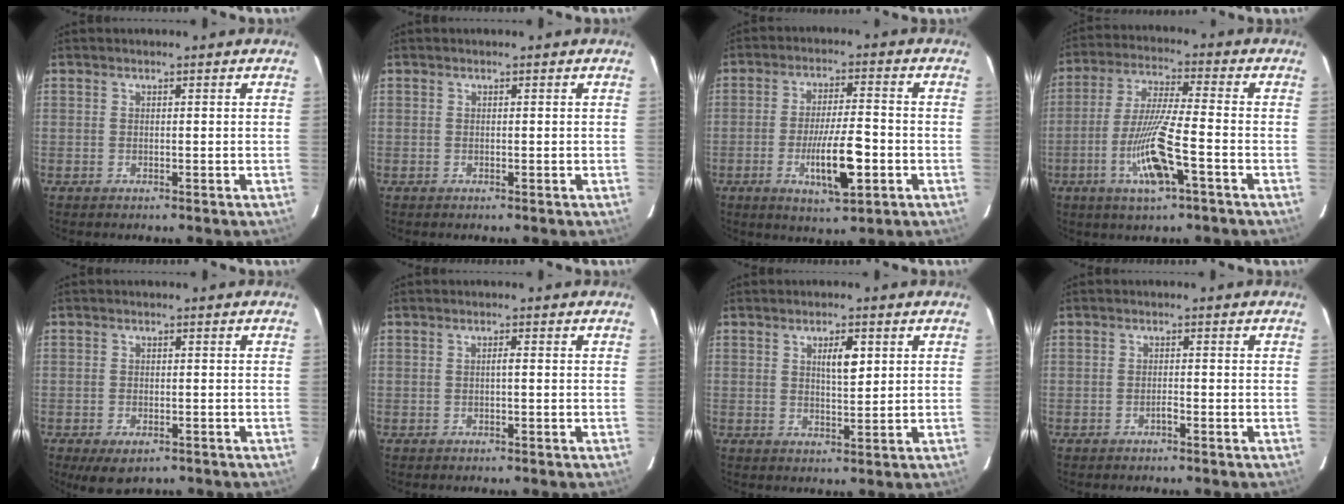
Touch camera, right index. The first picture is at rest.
{"total": 0.0}
{"total": 9.6, "force": [-3.1, 1.6, 9.0], "torque": [-0.155, -0.007, -0.050]}
{"total": 11.5, "force": [-4.4, 0.7, 10.6], "torque": [-0.211, -0.012, -0.082]}
{"total": 4.4, "force": [-2.9, 2.2, 2.6], "torque": [-0.044, -0.008, -0.036]}
{"total": 0.7, "force": [-0.1, 0.0, 0.7], "torque": [-0.013, 0.001, -0.002]}
{"total": 3.8, "force": [1.4, 1.0, 3.4], "torque": [-0.057, 0.000, 0.025]}
{"total": 0.9, "force": [-0.7, 0.1, 0.6], "torque": [-0.013, 0.001, -0.013]}